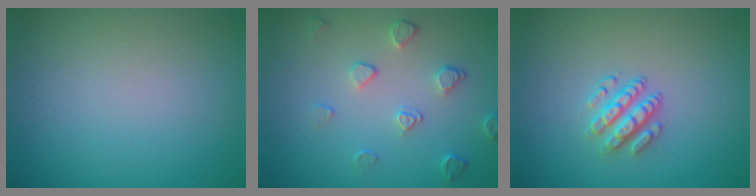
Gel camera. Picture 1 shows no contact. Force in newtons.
{"total": 2.1, "press": 1.4, "slide": 1.5}
{"total": 2.9, "press": 2.5, "slide": 1.4}